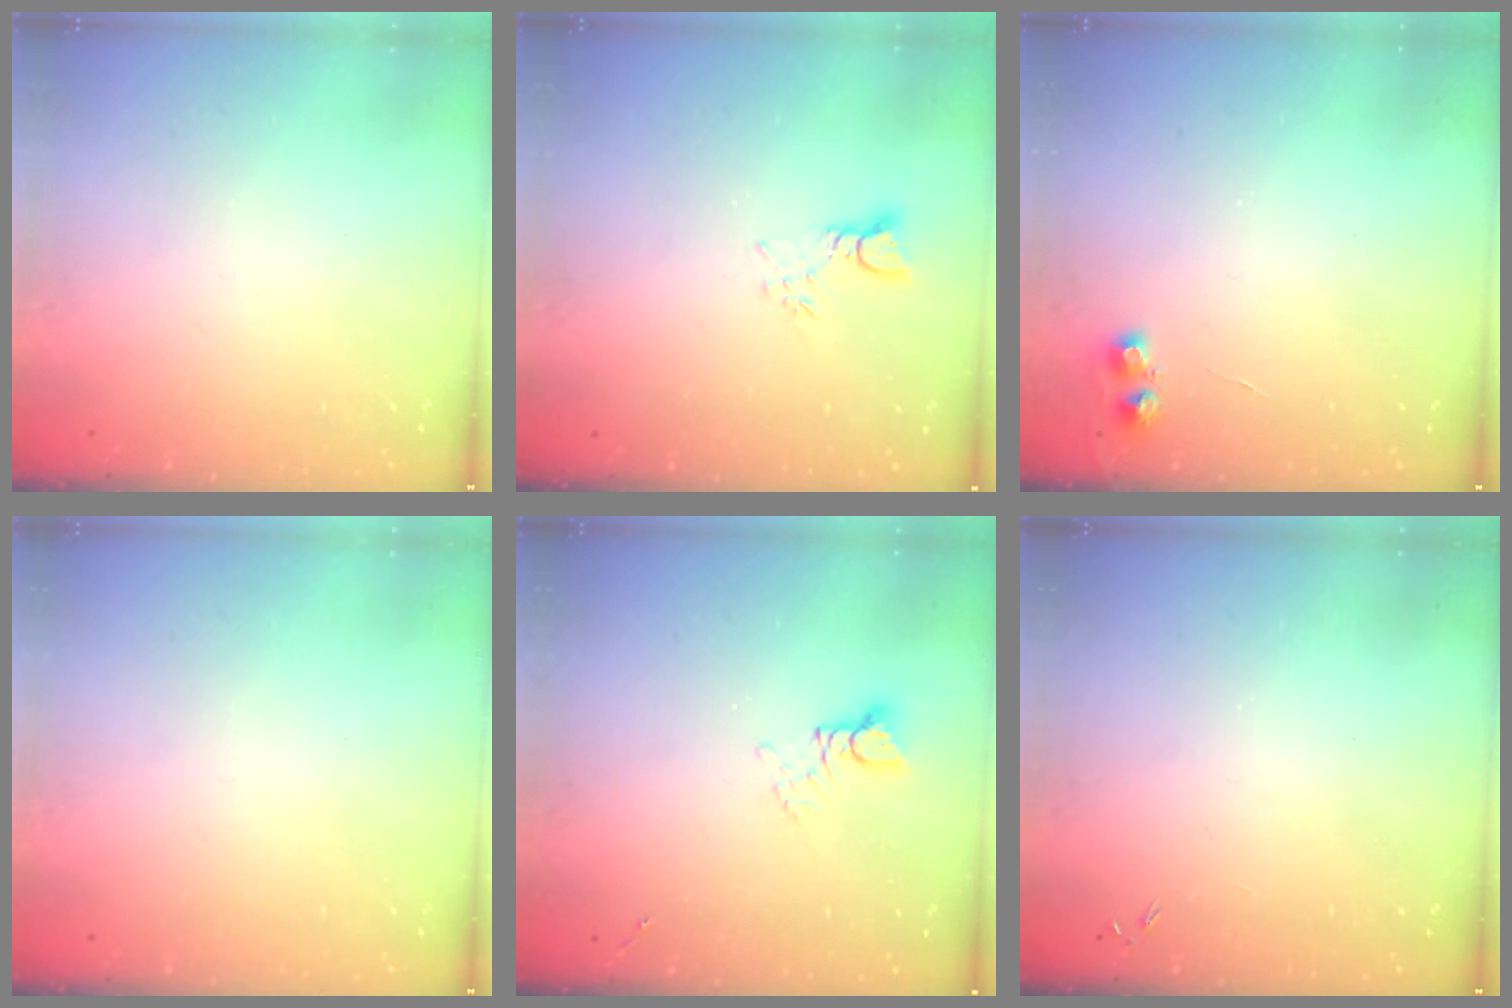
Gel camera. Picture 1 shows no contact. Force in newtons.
{"total": 3.3, "press": 3.3, "slide": 0.1}
{"total": 5.7, "press": 5.6, "slide": 0.8}
{"total": 0.0}
{"total": 2.7, "press": 2.7, "slide": 0.2}
{"total": 0.0}